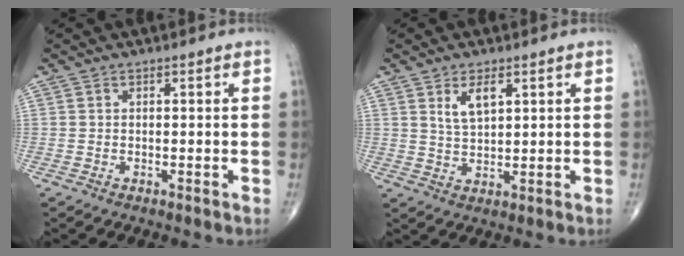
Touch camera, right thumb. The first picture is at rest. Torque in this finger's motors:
{"motor_torque": [-0.49, 0.52, 0.60, 0.41, 0.02]}